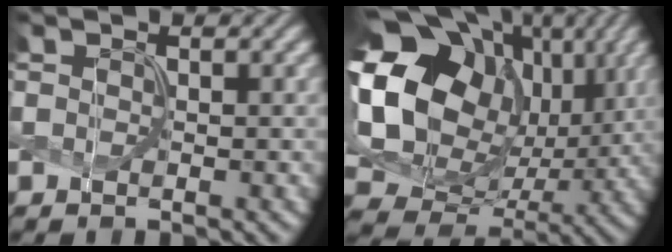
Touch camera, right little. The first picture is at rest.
{"total": 17.6, "force": [3.9, 13.3, 10.7], "torque": [-0.201, 0.015, 0.076]}